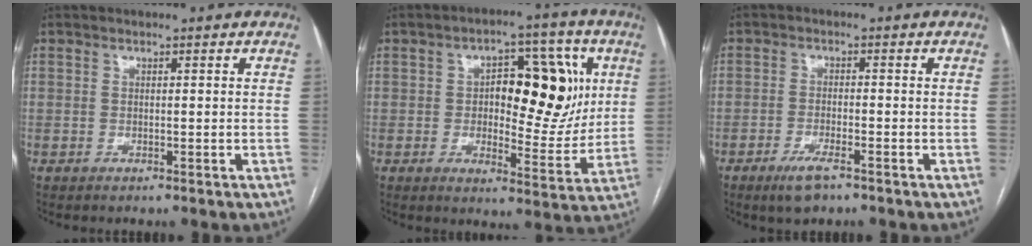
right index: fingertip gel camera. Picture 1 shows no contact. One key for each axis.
{"total": 14.8, "fx": 2.8, "fy": 6.6, "fz": 12.9, "tx": -0.170, "ty": 0.024, "tz": 0.048}
{"total": 4.3, "fx": -2.8, "fy": 1.0, "fz": 3.0, "tx": -0.063, "ty": -0.005, "tz": -0.048}